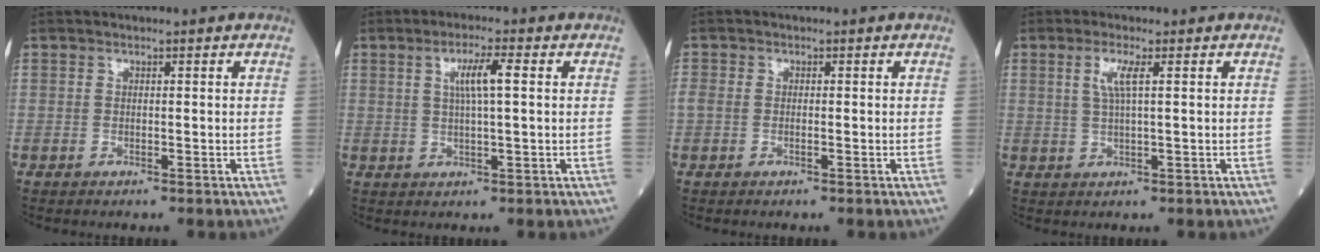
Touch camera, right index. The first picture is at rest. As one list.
[{"total": 4.7, "force": [1.2, 0.2, 4.5], "torque": [-0.085, 0.004, 0.021]}, {"total": 1.8, "force": [-0.2, 1.2, 1.4], "torque": [-0.050, 0.010, -0.002]}, {"total": 3.2, "force": [1.0, 0.0, 3.0], "torque": [-0.066, 0.002, 0.021]}]